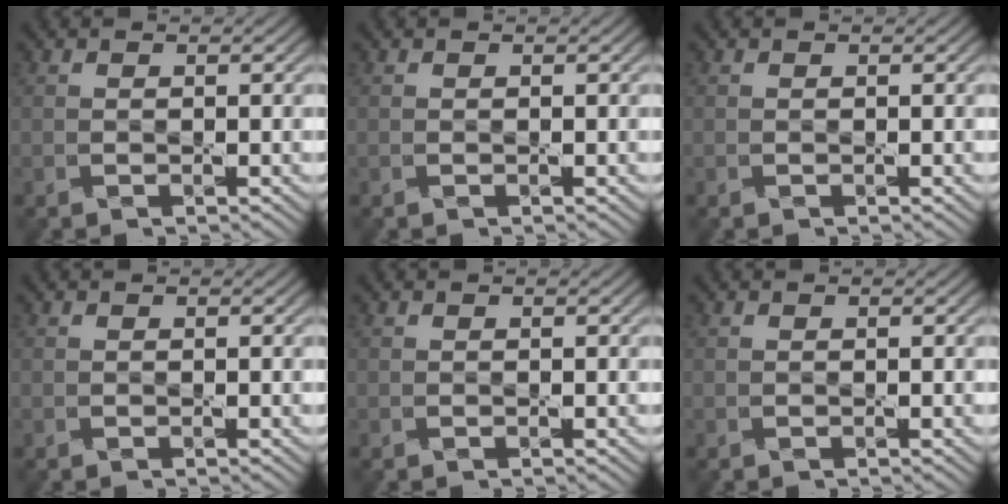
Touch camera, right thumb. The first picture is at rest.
{"total": 0.0}
{"total": 0.0}
{"total": 0.0}
{"total": 0.0}
{"total": 0.0}